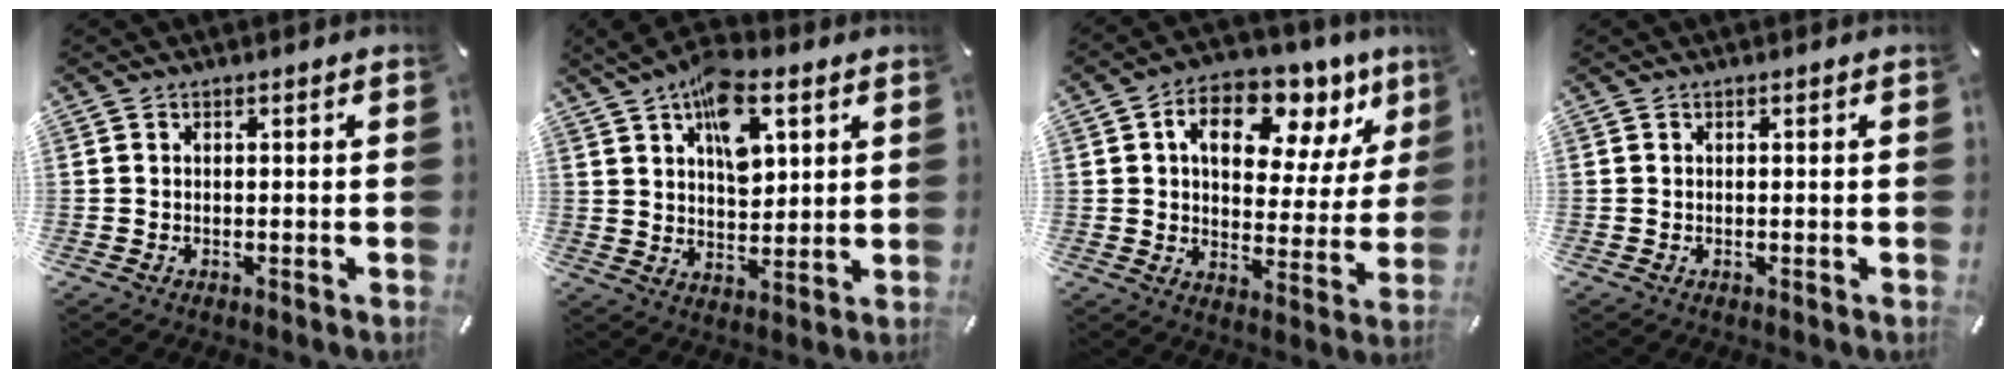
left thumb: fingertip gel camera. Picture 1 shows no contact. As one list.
[{"total": 12.7, "force": [6.2, 7.0, 8.6], "torque": [-0.131, -0.017, 0.109]}, {"total": 13.0, "force": [6.5, 8.5, 7.4], "torque": [-0.097, -0.044, 0.110]}, {"total": 0.0}]